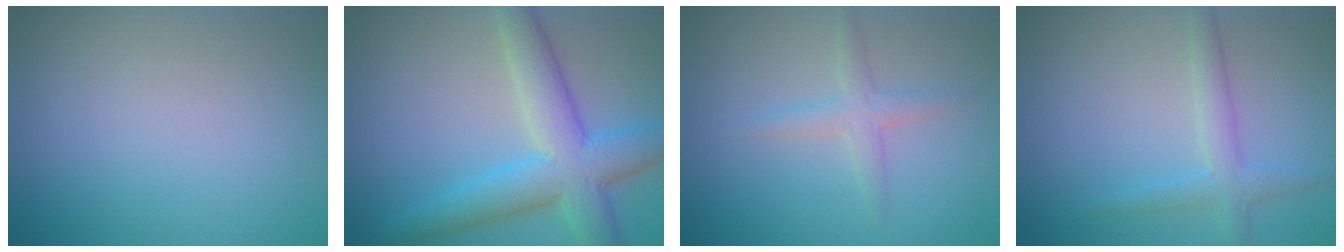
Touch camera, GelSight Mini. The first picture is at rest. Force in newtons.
{"total": 6.7, "press": 6.7, "slide": 0.2}
{"total": 1.8, "press": 1.8, "slide": 0.0}
{"total": 2.3, "press": 2.3, "slide": 0.1}